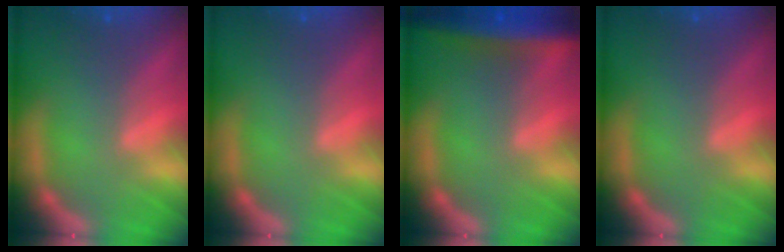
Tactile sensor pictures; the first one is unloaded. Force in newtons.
{"total": 0.0}
{"total": 7.4}
{"total": 0.0}